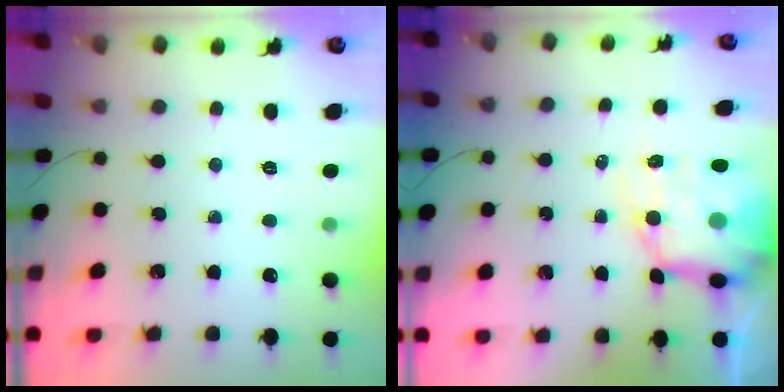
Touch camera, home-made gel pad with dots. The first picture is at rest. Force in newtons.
{"total": 12.2, "press": 11.7, "slide": 3.5}